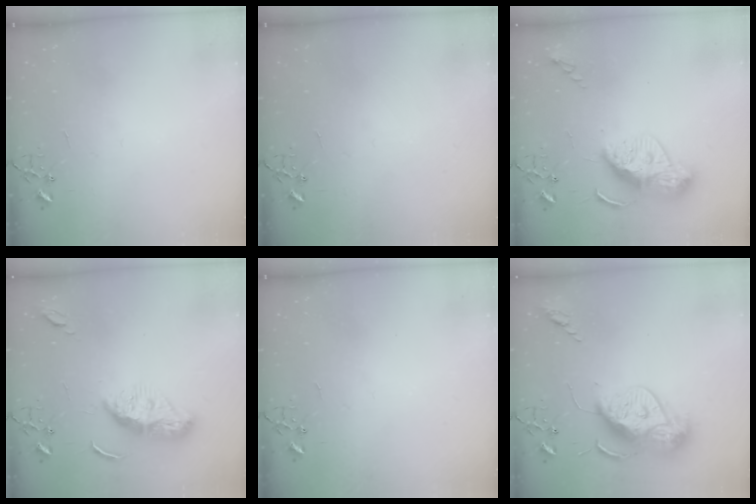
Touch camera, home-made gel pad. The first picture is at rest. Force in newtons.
{"total": 0.0}
{"total": 11.5, "press": 11.4, "slide": 1.1}
{"total": 11.0, "press": 11.0, "slide": 0.4}
{"total": 0.0}
{"total": 15.7, "press": 15.6, "slide": 1.7}